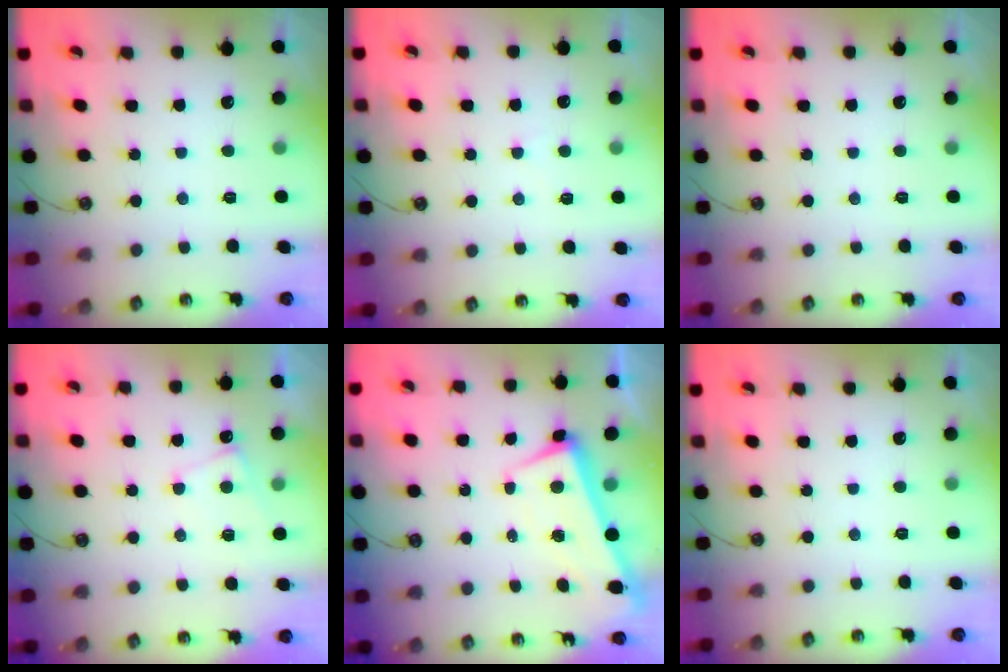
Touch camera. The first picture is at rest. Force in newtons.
{"total": 3.1, "press": 3.1, "slide": 0.2}
{"total": 0.0}
{"total": 1.5, "press": 1.4, "slide": 0.4}
{"total": 2.0, "press": 1.0, "slide": 1.7}
{"total": 0.0}